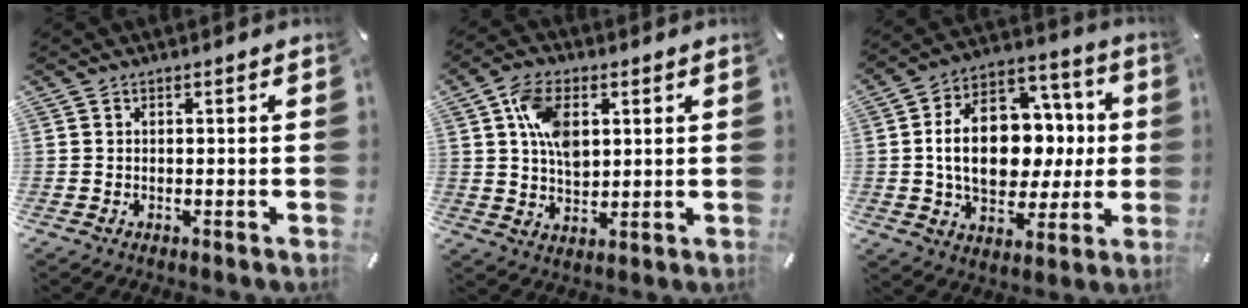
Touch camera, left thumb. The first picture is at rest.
{"total": 10.0, "force": [2.8, 6.6, 7.0], "torque": [-0.133, 0.001, 0.049]}
{"total": 18.7, "force": [-0.2, 13.5, 12.9], "torque": [-0.247, 0.003, 0.000]}